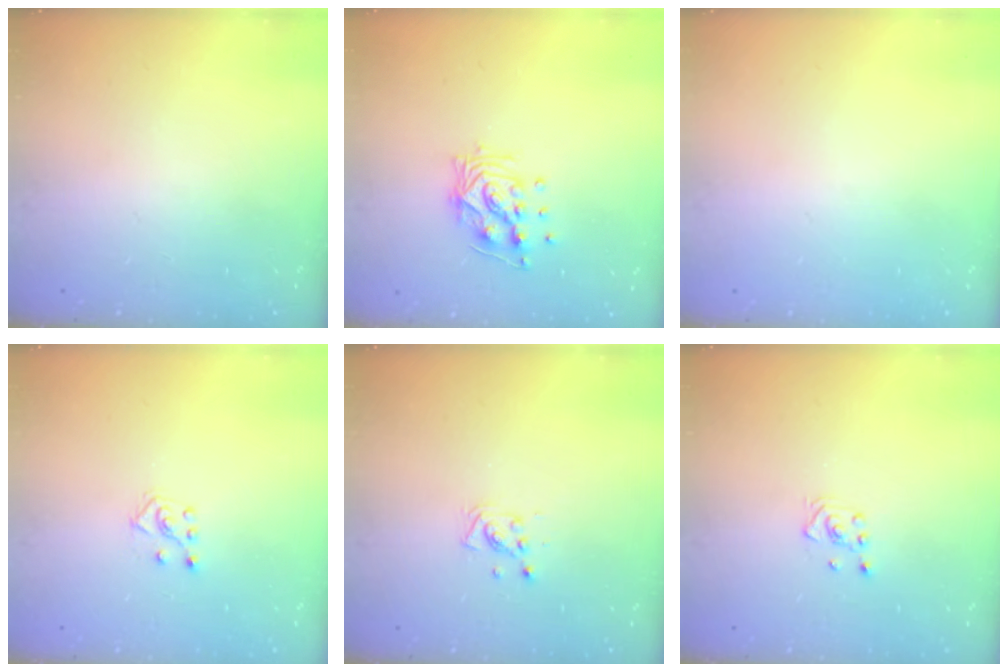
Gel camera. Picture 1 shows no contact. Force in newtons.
{"total": 10.2, "press": 10.2, "slide": 1.2}
{"total": 0.0}
{"total": 4.9, "press": 4.8, "slide": 0.8}
{"total": 4.6, "press": 4.4, "slide": 1.4}
{"total": 2.8, "press": 2.6, "slide": 1.0}